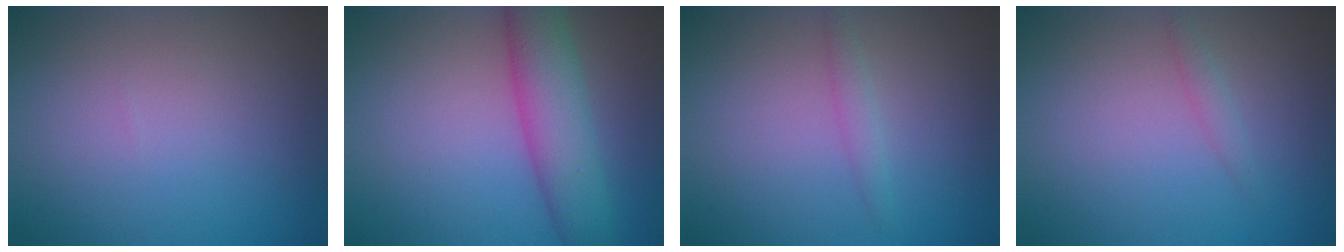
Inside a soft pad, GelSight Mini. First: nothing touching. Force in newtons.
{"total": 6.6, "press": 6.6, "slide": 0.1}
{"total": 1.2, "press": 1.2, "slide": 0.1}
{"total": 1.0, "press": 1.0, "slide": 0.0}